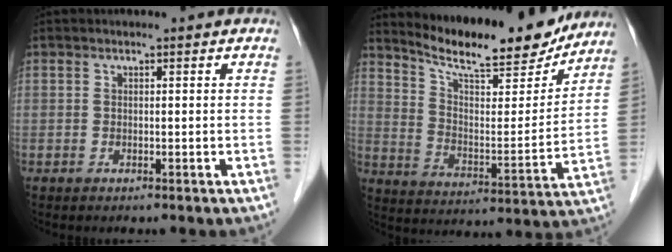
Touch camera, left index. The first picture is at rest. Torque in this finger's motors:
{"motor_torque": [1.04, -1.10, 0.69, 0.14]}